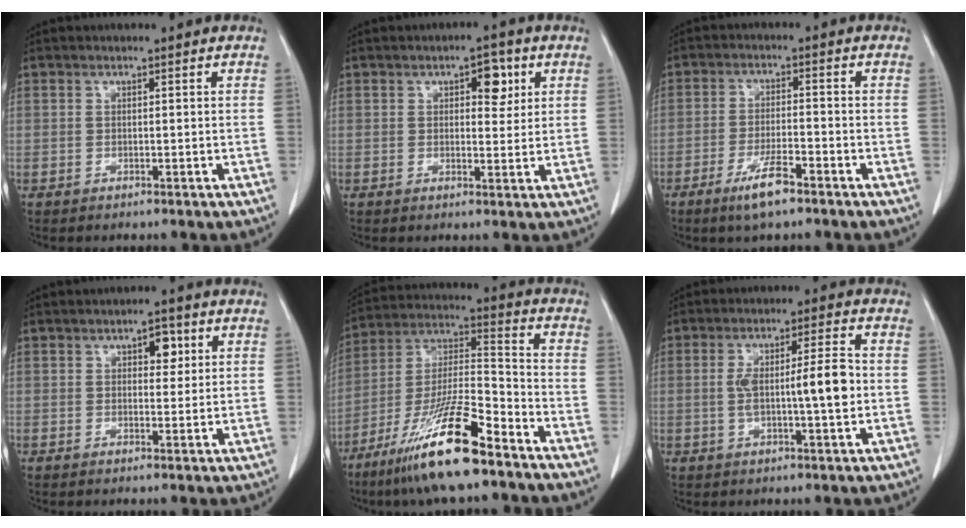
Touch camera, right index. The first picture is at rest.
{"total": 4.3, "force": [1.8, 2.1, 3.4], "torque": [-0.041, 0.006, 0.023]}
{"total": 6.0, "force": [-4.0, 0.8, 4.4], "torque": [-0.087, -0.007, -0.071]}
{"total": 3.5, "force": [1.4, 1.8, 2.6], "torque": [-0.033, 0.005, 0.019]}
{"total": 17.3, "force": [-11.4, 2.0, 12.8], "torque": [-0.266, -0.025, -0.210]}
{"total": 8.4, "force": [-0.3, 1.2, 8.3], "torque": [-0.144, 0.014, -0.005]}